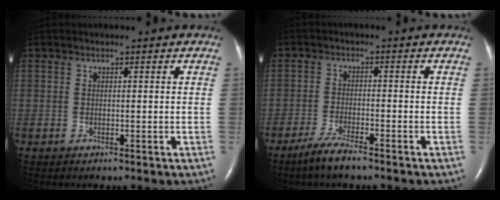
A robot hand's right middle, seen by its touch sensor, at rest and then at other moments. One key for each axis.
{"total": 4.5, "fx": -3.5, "fy": 0.3, "fz": 2.8, "tx": -0.068, "ty": -0.011, "tz": -0.069}